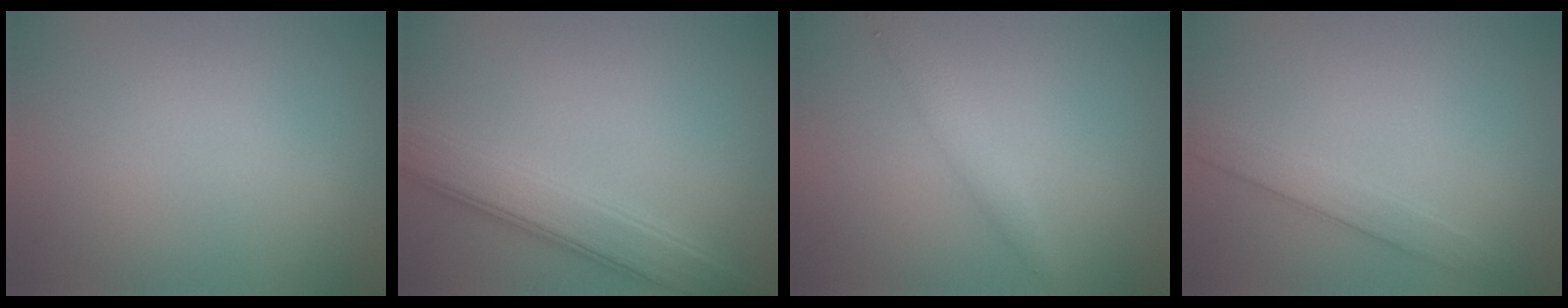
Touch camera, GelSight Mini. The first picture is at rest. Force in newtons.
{"total": 4.6, "press": 4.6, "slide": 0.2}
{"total": 2.5, "press": 2.5, "slide": 0.1}
{"total": 2.3, "press": 2.3, "slide": 0.1}